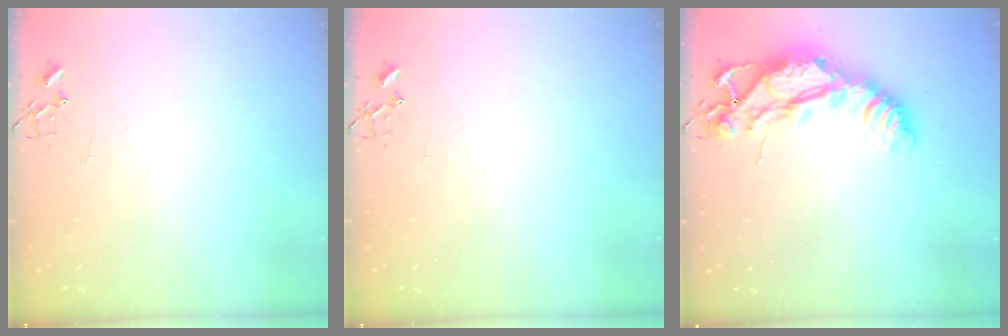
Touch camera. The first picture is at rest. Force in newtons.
{"total": 0.0}
{"total": 17.0, "press": 17.0, "slide": 1.4}